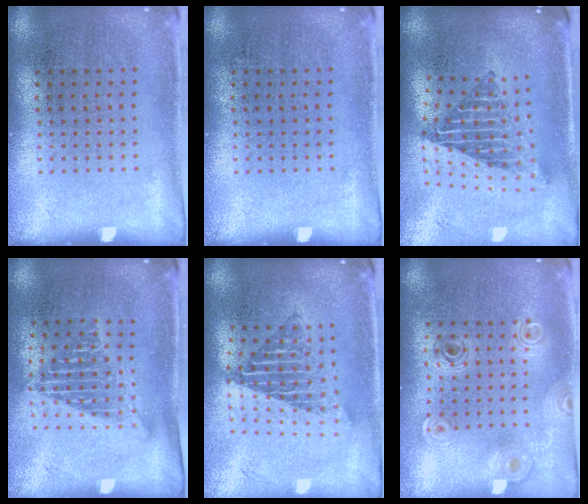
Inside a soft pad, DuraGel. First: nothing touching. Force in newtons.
{"total": 0.0}
{"total": 2.3, "press": 1.6, "slide": 1.6}
{"total": 1.6, "press": 1.3, "slide": 0.9}
{"total": 1.6, "press": 1.3, "slide": 0.9}
{"total": 0.8, "press": 0.8, "slide": 0.1}